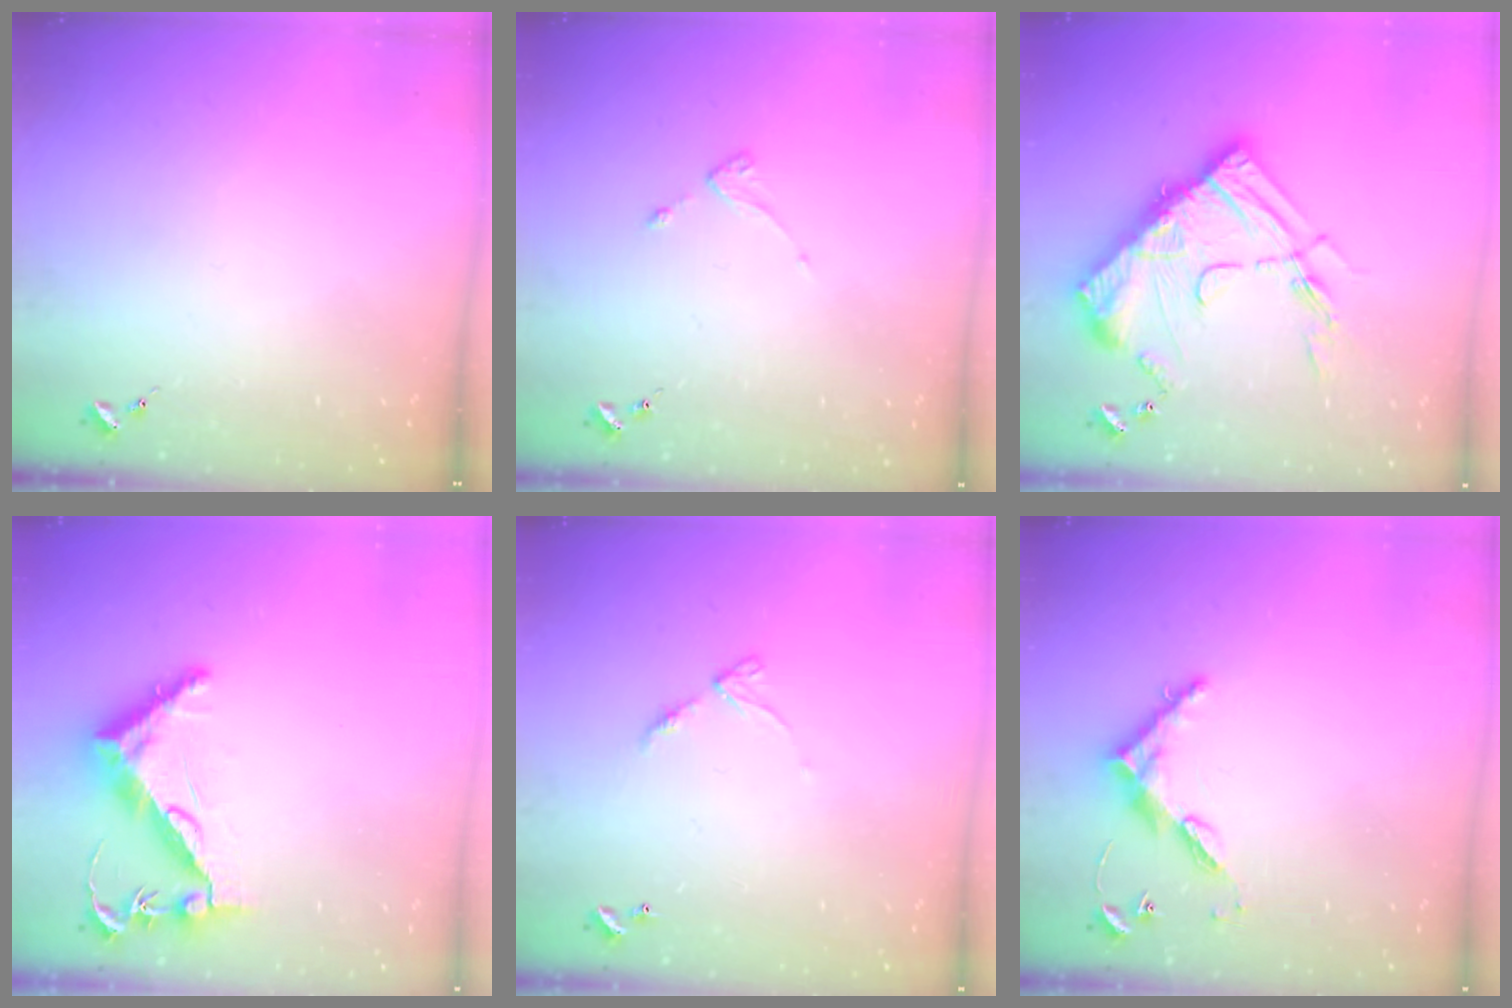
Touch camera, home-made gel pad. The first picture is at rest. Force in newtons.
{"total": 2.2, "press": 2.1, "slide": 0.4}
{"total": 21.5, "press": 21.4, "slide": 1.6}
{"total": 9.7, "press": 9.6, "slide": 1.0}
{"total": 6.1, "press": 6.0, "slide": 0.6}
{"total": 6.8, "press": 6.8, "slide": 0.5}